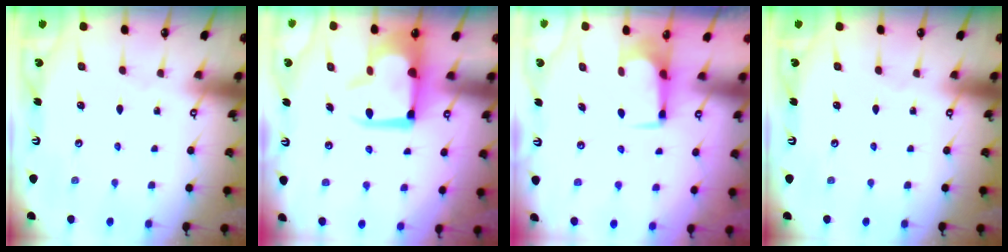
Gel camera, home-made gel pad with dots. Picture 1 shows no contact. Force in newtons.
{"total": 12.8, "press": 12.8, "slide": 1.0}
{"total": 2.7, "press": 2.6, "slide": 0.4}
{"total": 0.0}